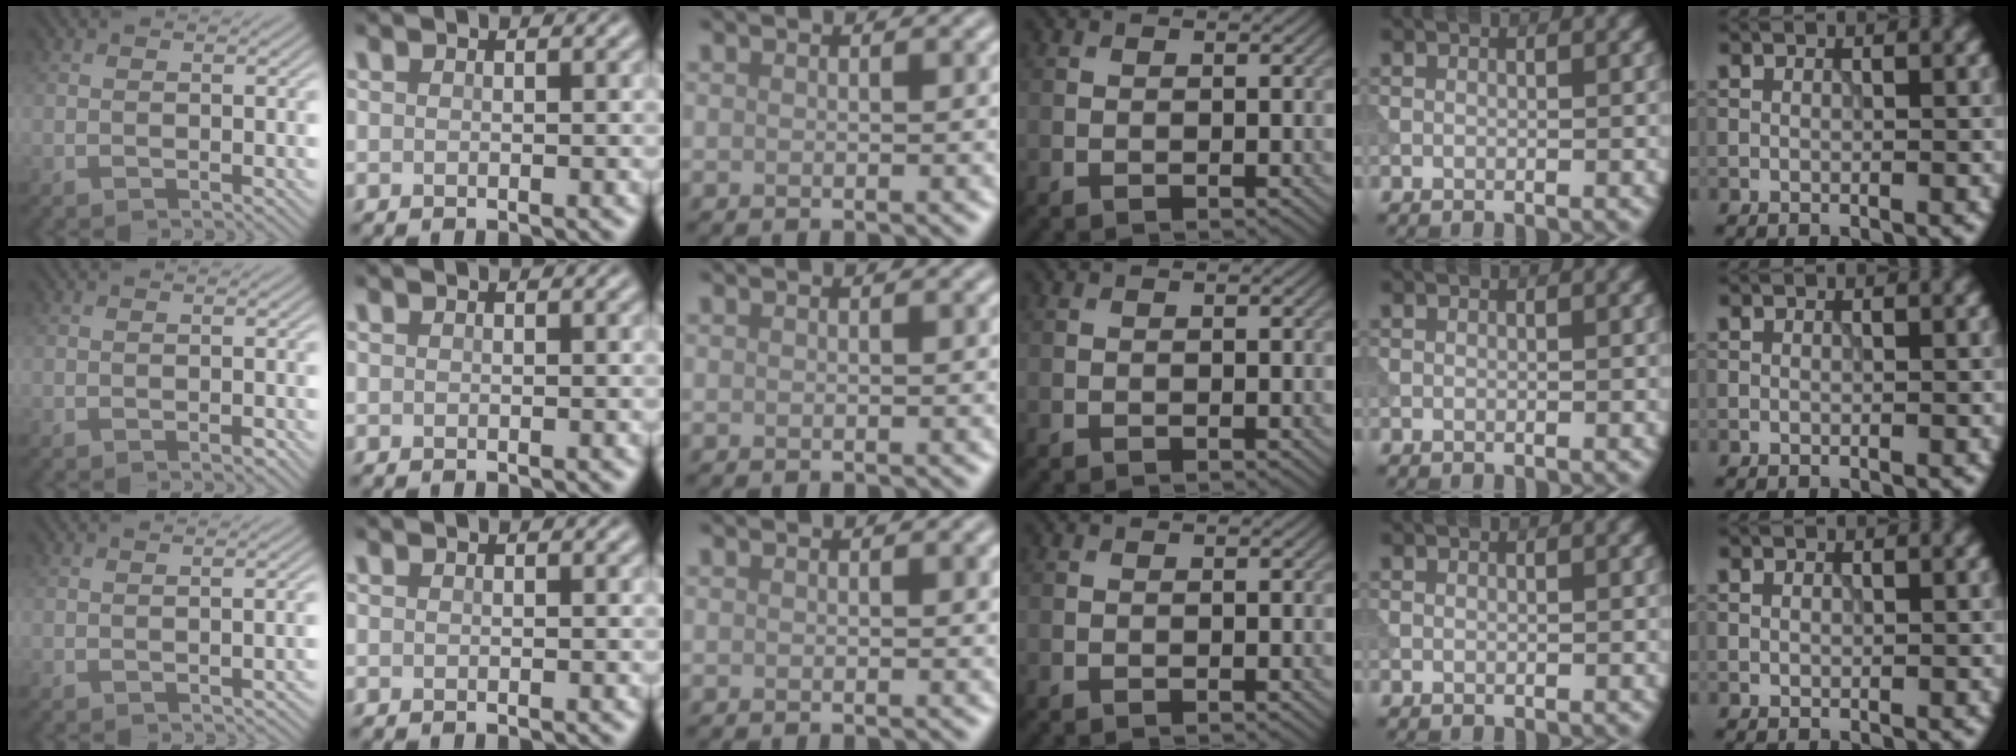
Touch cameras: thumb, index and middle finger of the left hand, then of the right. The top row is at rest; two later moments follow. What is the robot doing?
{"motion": "dispense", "object": "syringe"}